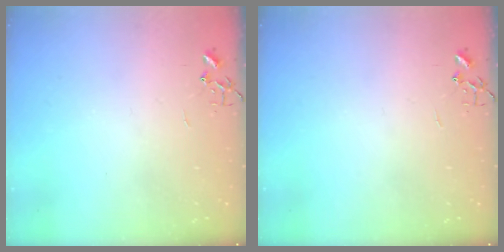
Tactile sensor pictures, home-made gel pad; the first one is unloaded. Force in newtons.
{"total": 0.0}